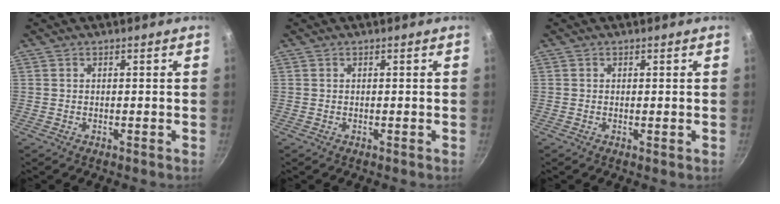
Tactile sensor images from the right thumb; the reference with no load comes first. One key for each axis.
{"total": 0.0}
{"total": 0.0}